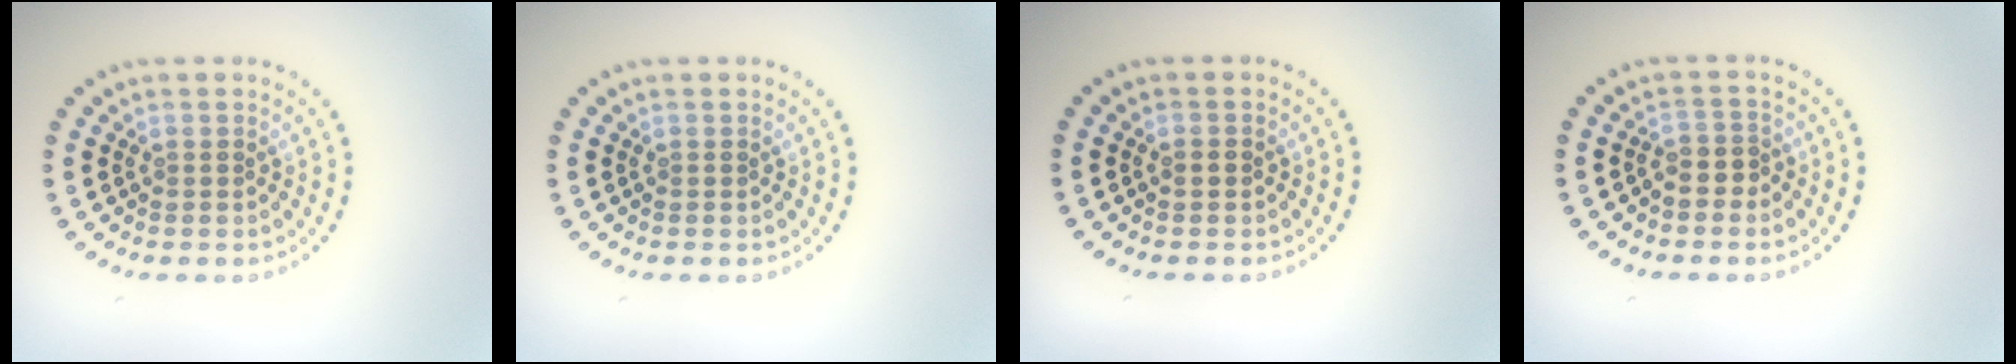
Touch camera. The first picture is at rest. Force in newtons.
{"total": 0.0}
{"total": 1.0, "press": 1.0, "slide": 0.2}
{"total": 1.5, "press": 1.2, "slide": 0.9}